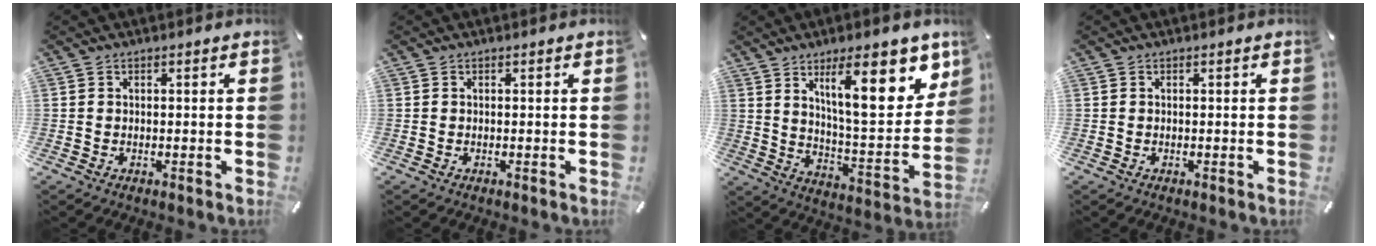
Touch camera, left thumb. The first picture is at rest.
{"total": 0.0}
{"total": 19.9, "force": [10.4, 6.8, 15.6], "torque": [-0.217, -0.057, 0.160]}
{"total": 0.0}